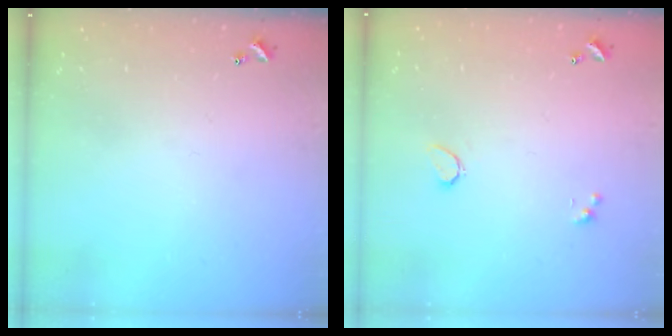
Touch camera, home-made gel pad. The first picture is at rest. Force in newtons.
{"total": 0.6, "press": 0.4, "slide": 0.5}